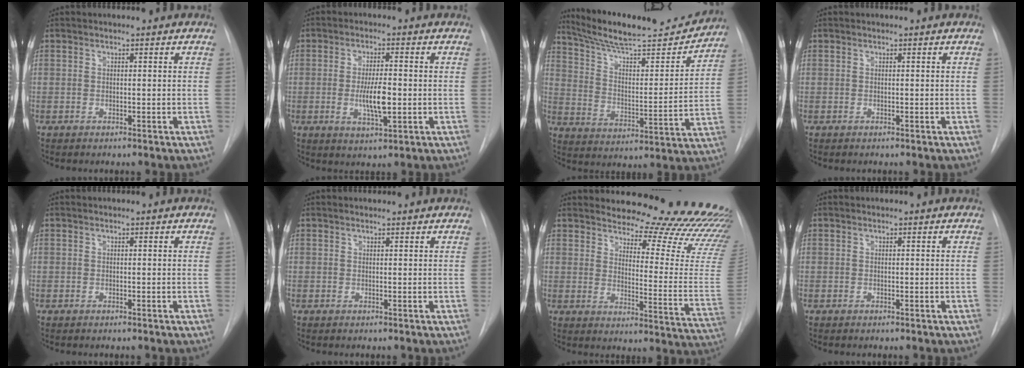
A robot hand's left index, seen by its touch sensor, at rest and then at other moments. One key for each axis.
{"total": 6.0, "fx": -0.8, "fy": 1.4, "fz": 5.8, "tx": -0.108, "ty": -0.009, "tz": -0.012}
{"total": 21.3, "fx": 19.7, "fy": 2.5, "fz": 7.7, "tx": -0.124, "ty": -0.025, "tz": 0.293}
{"total": 0.0}
{"total": 0.0}
{"total": 2.1, "fx": 2.1, "fy": 0.3, "fz": 0.5, "tx": -0.012, "ty": 0.015, "tz": 0.024}
{"total": 25.6, "fx": 24.7, "fy": 2.9, "fz": 6.4, "tx": -0.077, "ty": -0.168, "tz": 0.276}
{"total": 0.0}